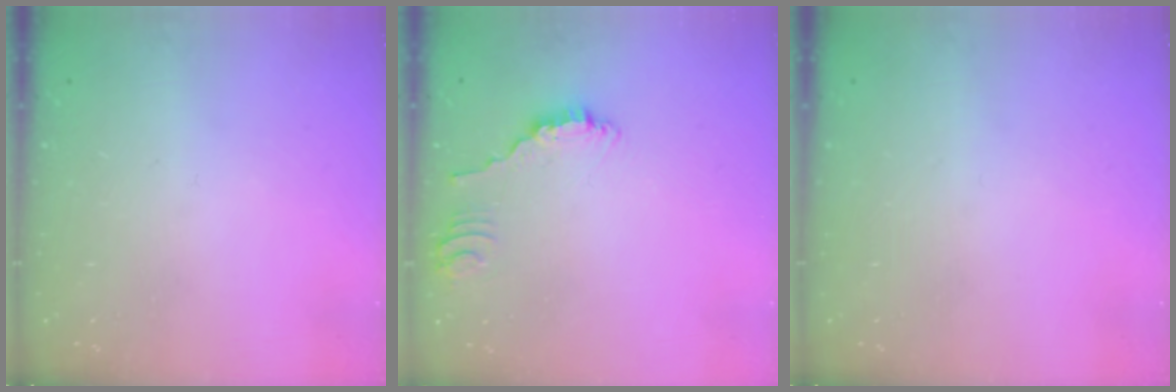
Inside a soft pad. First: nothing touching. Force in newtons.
{"total": 2.4, "press": 2.4, "slide": 0.1}
{"total": 0.0}